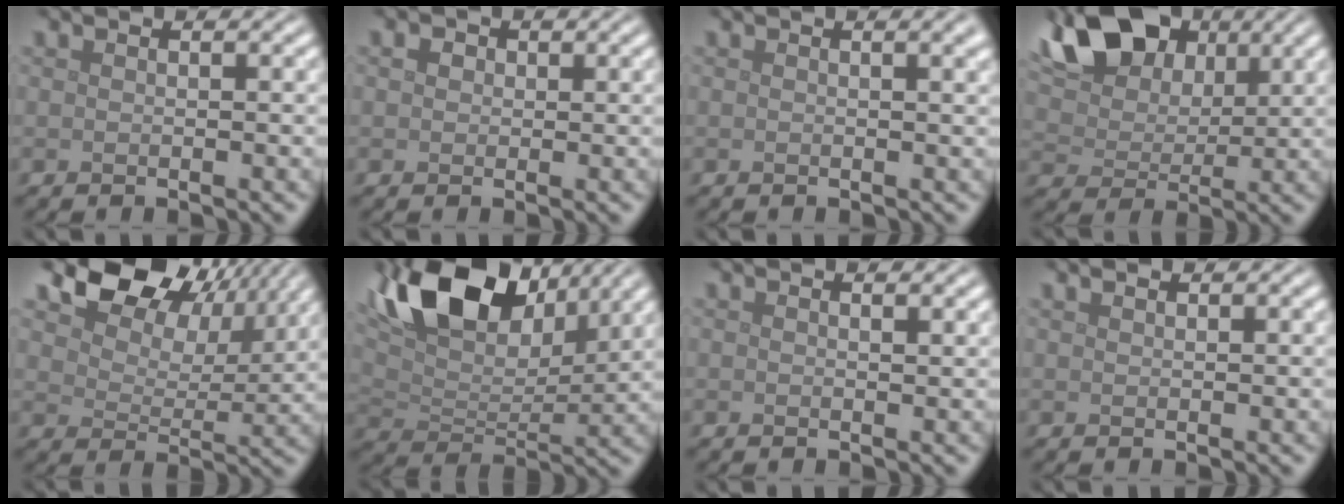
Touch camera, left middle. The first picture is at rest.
{"total": 1.2, "force": [0.3, 1.1, 0.4], "torque": [-0.009, -0.002, 0.002]}
{"total": 2.0, "force": [1.1, 0.7, 1.6], "torque": [-0.007, 0.007, 0.010]}
{"total": 14.7, "force": [7.3, 9.5, 8.6], "torque": [-0.164, 0.049, 0.116]}
{"total": 10.0, "force": [6.4, 5.9, 5.1], "torque": [-0.096, -0.002, 0.108]}
{"total": 13.8, "force": [8.0, 7.1, 8.8], "torque": [-0.168, 0.023, 0.126]}
{"total": 0.7, "force": [0.6, 0.1, 0.4], "torque": [-0.006, 0.000, 0.010]}
{"total": 0.6, "force": [0.5, 0.2, 0.2], "torque": [-0.007, 0.001, 0.011]}